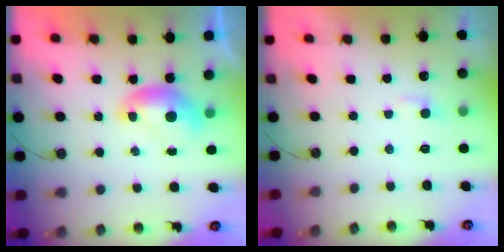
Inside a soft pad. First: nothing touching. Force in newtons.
{"total": 2.5, "press": 2.4, "slide": 0.5}